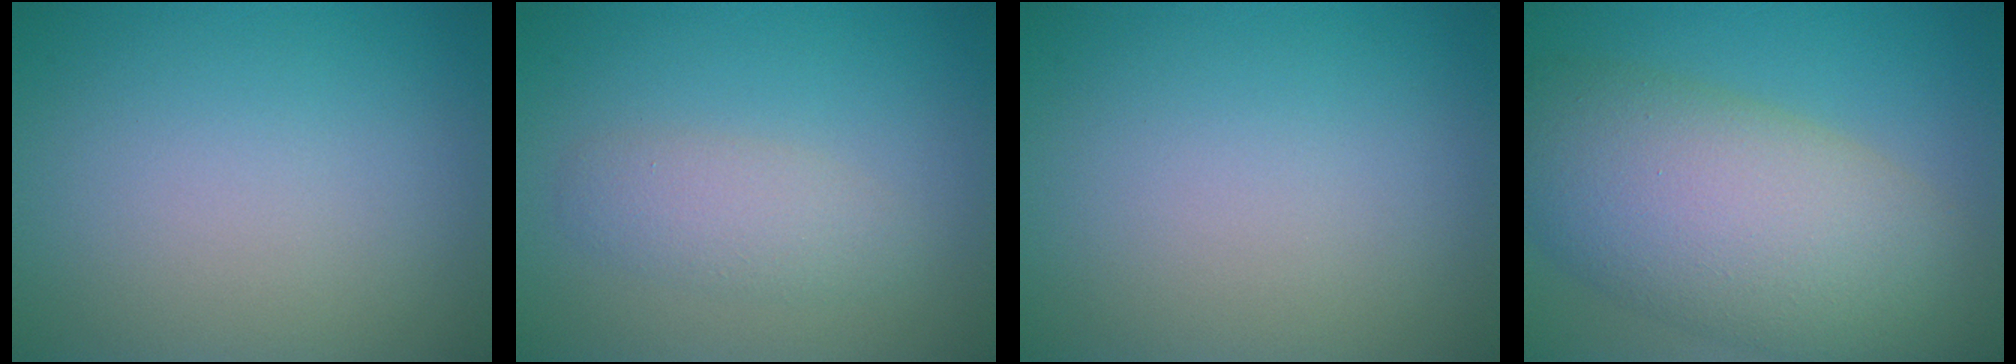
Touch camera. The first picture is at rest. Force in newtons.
{"total": 2.3, "press": 2.3, "slide": 0.1}
{"total": 0.0}
{"total": 11.1, "press": 11.1, "slide": 0.6}